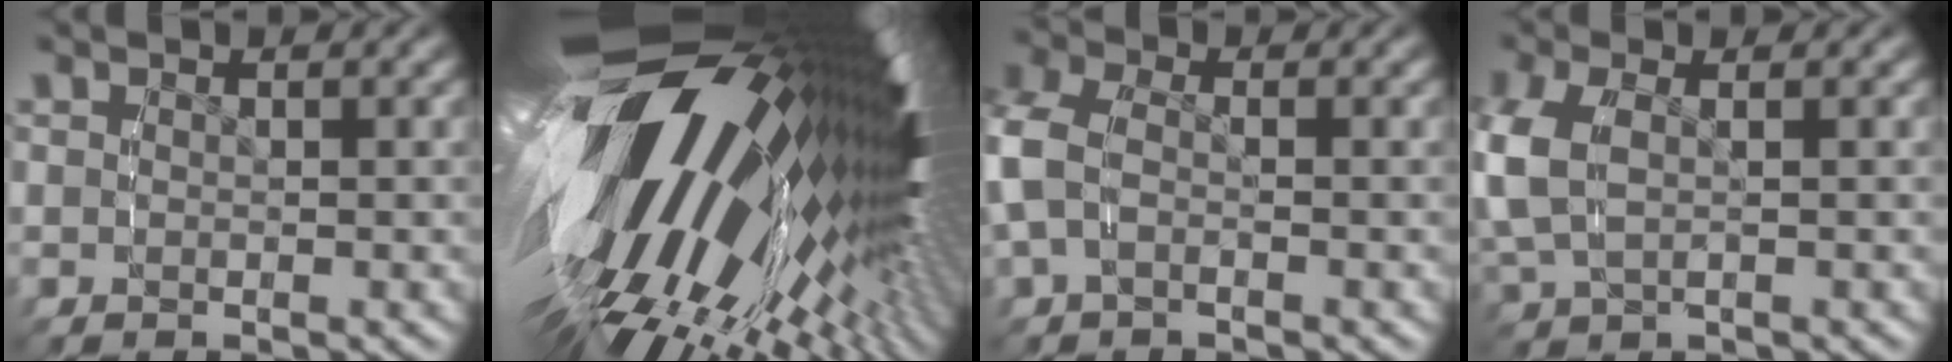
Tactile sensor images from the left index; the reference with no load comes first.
{"total": 33.9, "force": [-0.3, 18.8, 28.2], "torque": [-0.421, 0.002, -0.006]}
{"total": 3.6, "force": [-0.8, 2.7, 2.3], "torque": [-0.084, -0.009, -0.014]}
{"total": 4.4, "force": [0.0, 3.1, 3.1], "torque": [-0.098, -0.010, 0.005]}